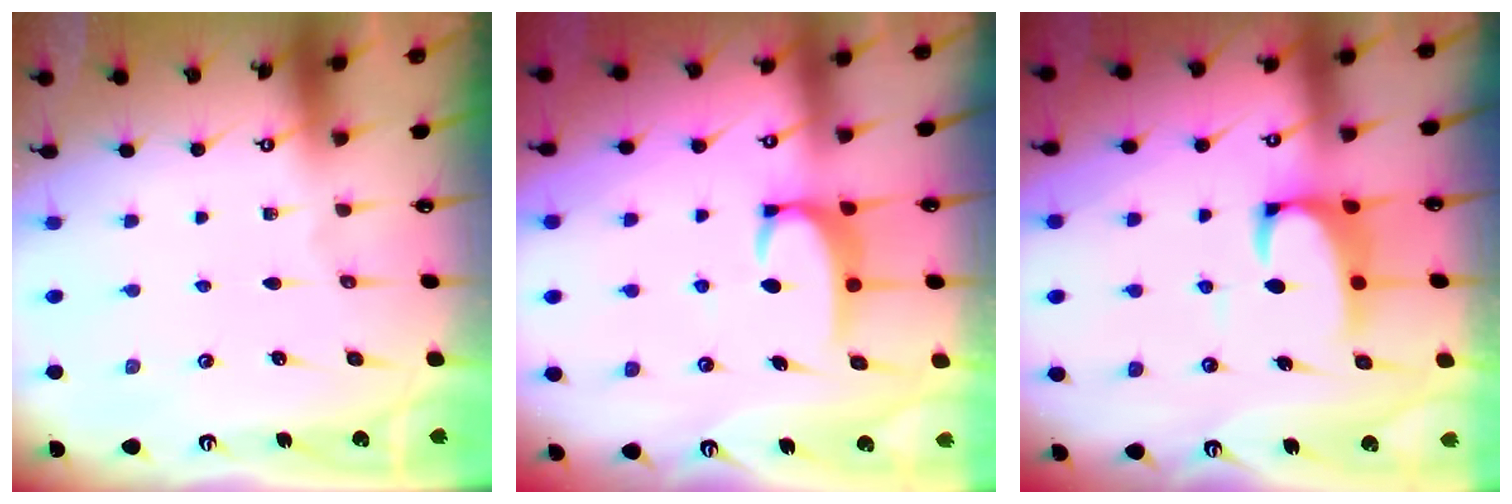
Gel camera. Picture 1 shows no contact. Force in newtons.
{"total": 3.4, "press": 3.4, "slide": 0.5}
{"total": 2.8, "press": 2.4, "slide": 1.4}